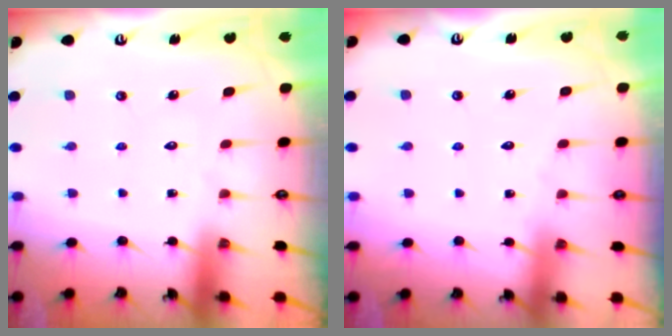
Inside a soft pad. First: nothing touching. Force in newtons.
{"total": 2.2, "press": 2.2, "slide": 0.3}